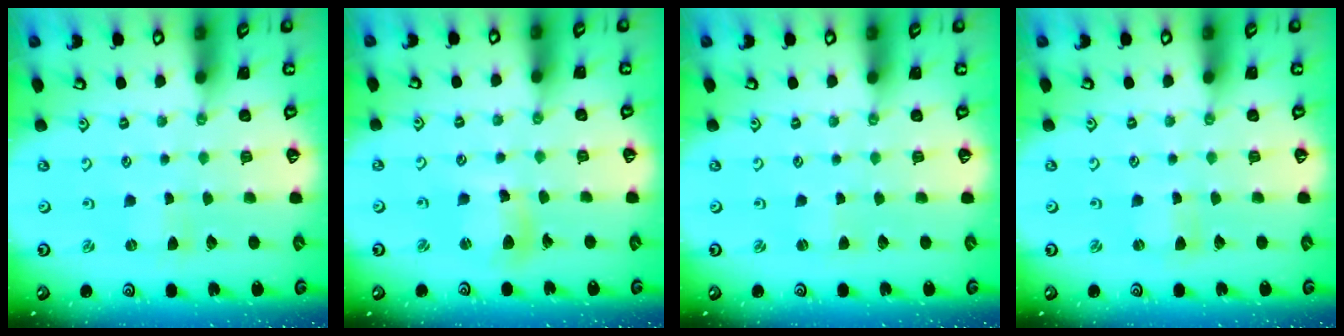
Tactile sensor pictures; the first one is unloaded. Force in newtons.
{"total": 8.7, "press": 8.6, "slide": 1.1}
{"total": 1.5, "press": 1.4, "slide": 0.2}
{"total": 0.0}